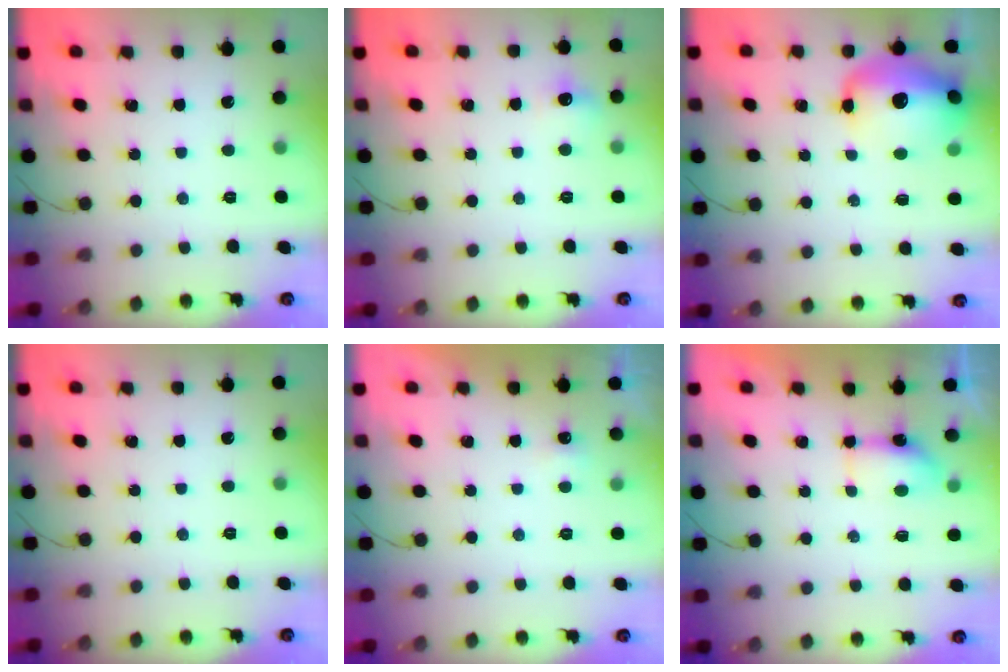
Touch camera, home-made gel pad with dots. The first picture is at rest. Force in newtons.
{"total": 6.0, "press": 5.9, "slide": 1.1}
{"total": 15.5, "press": 15.1, "slide": 3.7}
{"total": 0.0}
{"total": 2.3, "press": 2.2, "slide": 0.7}
{"total": 4.9, "press": 4.8, "slide": 0.7}